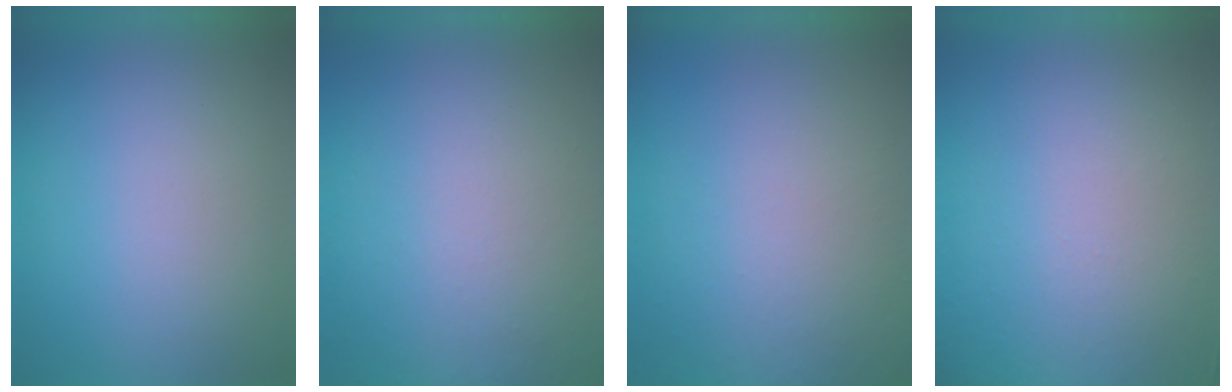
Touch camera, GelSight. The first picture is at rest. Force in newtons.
{"total": 8.3}
{"total": 5.0}
{"total": 7.3}